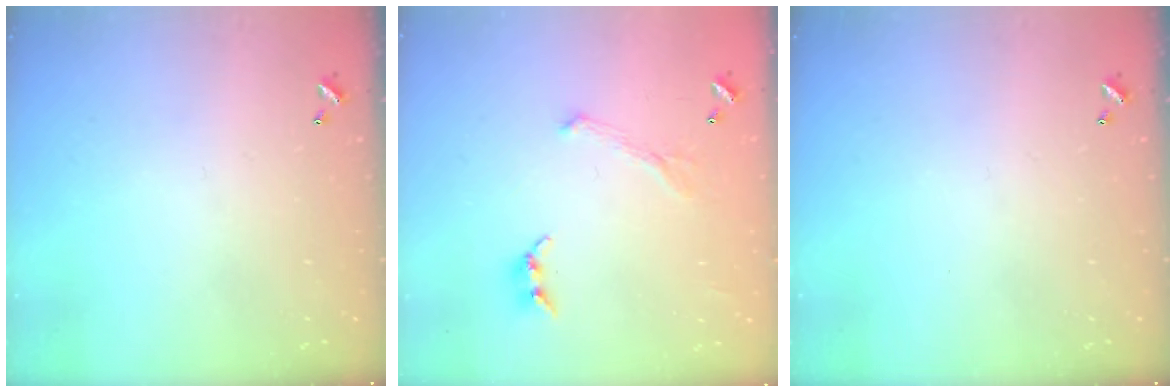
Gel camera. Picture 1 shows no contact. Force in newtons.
{"total": 2.7, "press": 2.6, "slide": 0.7}
{"total": 0.0}